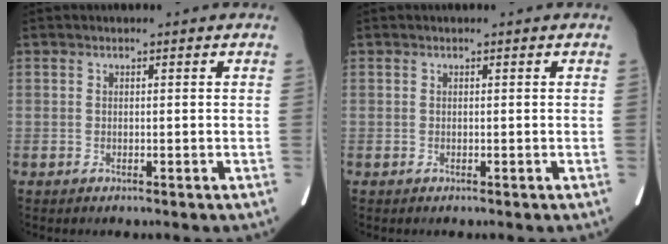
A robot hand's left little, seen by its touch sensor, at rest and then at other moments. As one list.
[{"total": 0.0}]